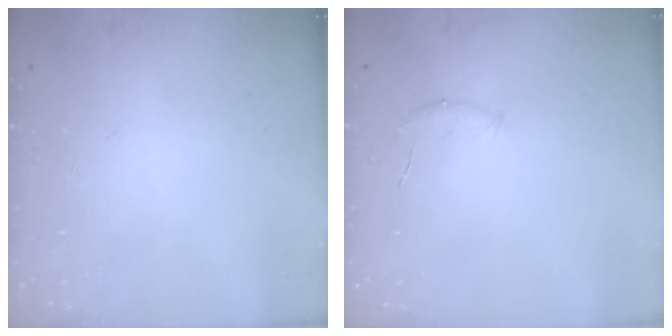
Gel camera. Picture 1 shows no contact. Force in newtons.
{"total": 5.5, "press": 5.4, "slide": 1.3}